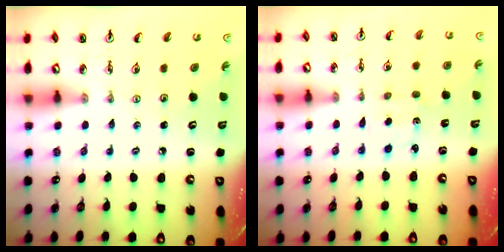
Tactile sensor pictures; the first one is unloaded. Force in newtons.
{"total": 1.4, "press": 1.3, "slide": 0.4}